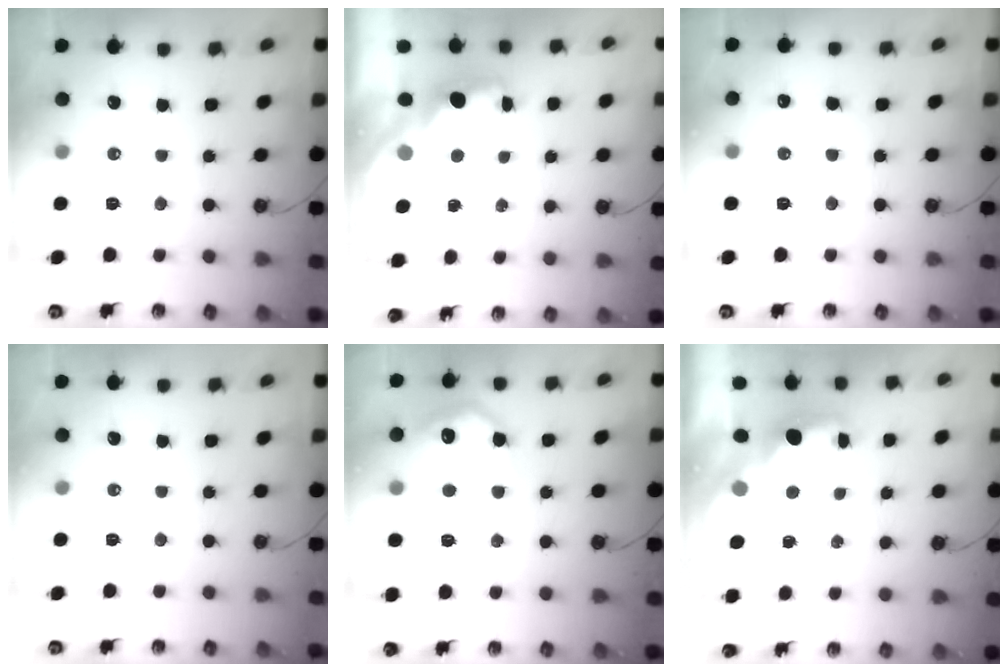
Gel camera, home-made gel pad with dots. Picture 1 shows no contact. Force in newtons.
{"total": 2.5, "press": 2.3, "slide": 0.8}
{"total": 5.7, "press": 5.6, "slide": 1.2}
{"total": 0.0}
{"total": 12.9, "press": 12.9, "slide": 0.6}
{"total": 2.2, "press": 2.0, "slide": 0.8}